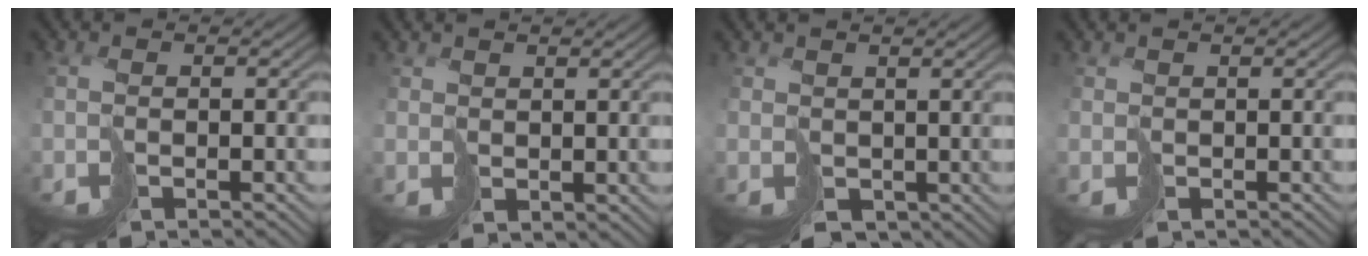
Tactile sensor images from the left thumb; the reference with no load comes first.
{"total": 1.8, "force": [1.5, 0.6, -0.7], "torque": [0.011, -0.001, 0.039]}
{"total": 2.2, "force": [0.3, 2.1, 0.6], "torque": [-0.020, -0.010, 0.011]}
{"total": 0.7, "force": [0.0, 0.5, -0.6], "torque": [0.012, -0.004, 0.006]}